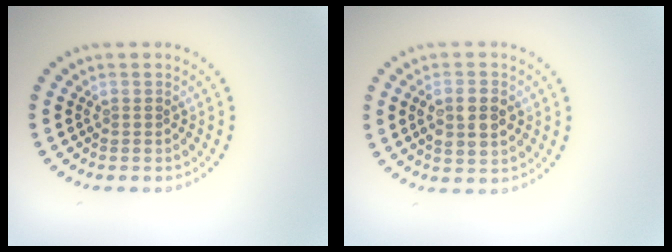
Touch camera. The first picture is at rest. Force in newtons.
{"total": 3.4, "press": 3.3, "slide": 0.6}